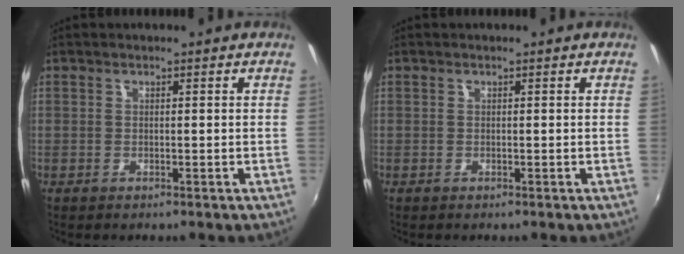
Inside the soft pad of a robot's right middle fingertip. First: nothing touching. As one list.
[{"total": 0.0}]